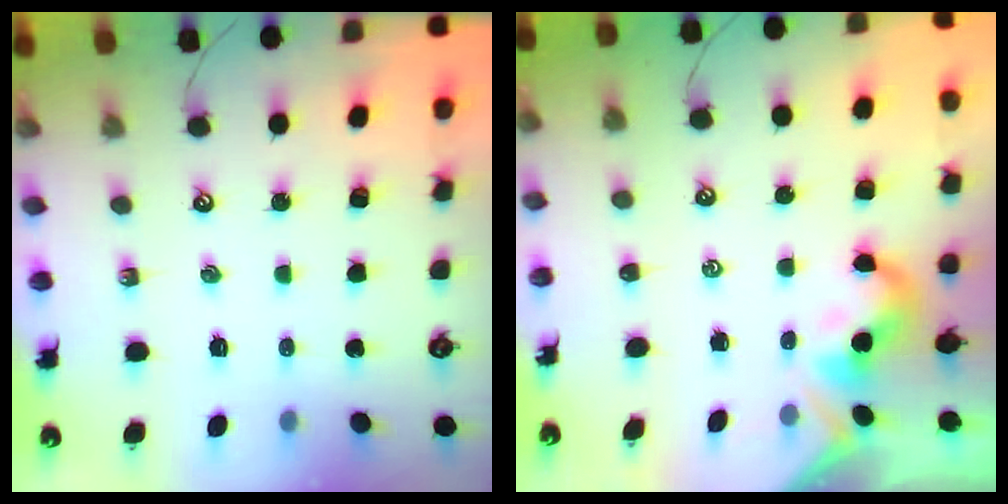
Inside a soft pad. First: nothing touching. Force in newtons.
{"total": 2.1, "press": 2.0, "slide": 0.5}